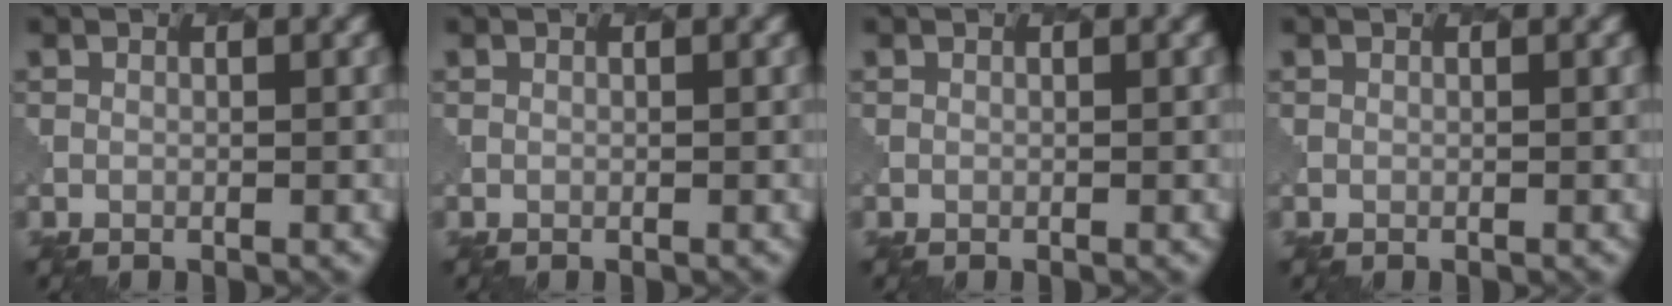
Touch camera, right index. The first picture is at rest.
{"total": 0.0}
{"total": 0.0}
{"total": 0.0}